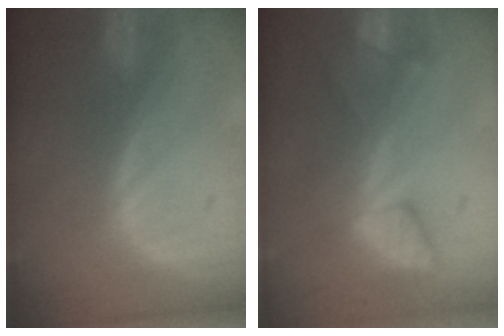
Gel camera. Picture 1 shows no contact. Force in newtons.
{"total": 8.5, "press": 7.2, "slide": 4.5}